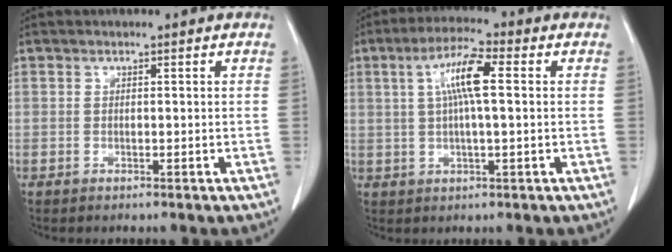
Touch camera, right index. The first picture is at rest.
{"total": 7.5, "force": [1.6, 1.0, 7.2], "torque": [-0.140, 0.014, 0.027]}